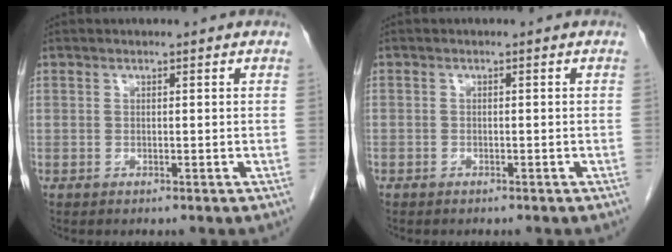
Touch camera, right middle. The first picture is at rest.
{"total": 0.6, "force": [-0.5, 0.4, 0.1], "torque": [-0.007, 0.003, -0.009]}